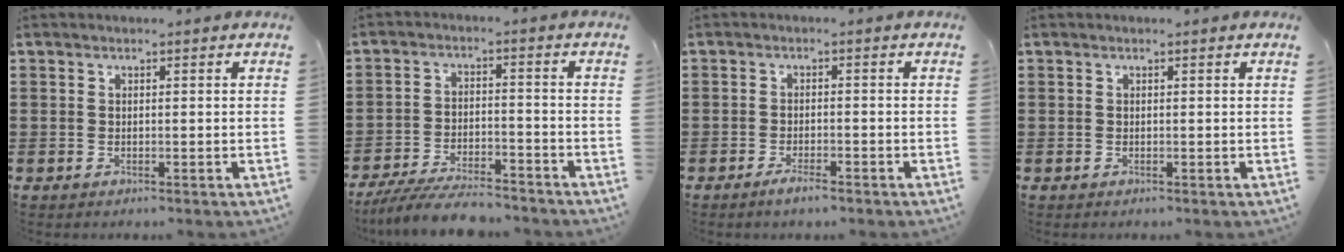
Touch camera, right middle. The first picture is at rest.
{"total": 6.9, "force": [-6.4, 0.8, 2.4], "torque": [-0.052, -0.001, -0.123]}
{"total": 2.1, "force": [-1.5, 0.3, 1.4], "torque": [-0.024, -0.002, -0.027]}
{"total": 0.0}